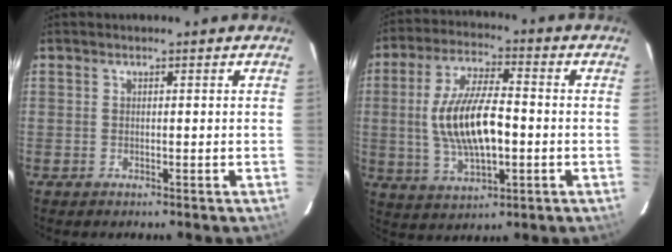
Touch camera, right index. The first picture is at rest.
{"total": 14.0, "force": [-1.1, 5.5, 12.8], "torque": [-0.255, 0.002, -0.012]}